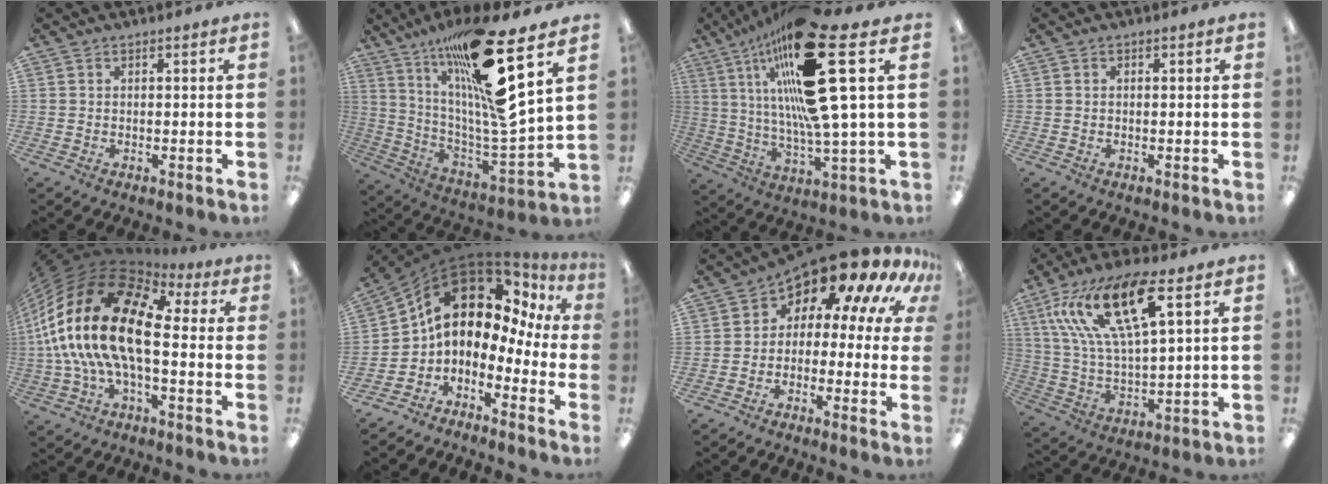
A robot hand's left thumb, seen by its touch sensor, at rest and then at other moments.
{"total": 23.6, "force": [15.7, 2.7, 17.4], "torque": [-0.300, -0.107, 0.239]}
{"total": 26.3, "force": [11.8, 4.8, 23.0], "torque": [-0.421, -0.062, 0.180]}
{"total": 0.0}
{"total": 23.1, "force": [1.3, 11.5, 20.0], "torque": [-0.425, -0.006, 0.029]}
{"total": 11.4, "force": [5.8, 6.4, 7.4], "torque": [-0.135, -0.050, 0.096]}
{"total": 12.9, "force": [8.8, 4.7, 8.1], "torque": [-0.125, -0.077, 0.144]}
{"total": 19.0, "force": [10.0, 6.6, 14.8], "torque": [-0.300, -0.028, 0.165]}